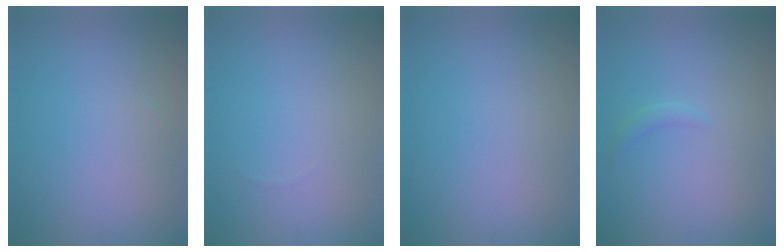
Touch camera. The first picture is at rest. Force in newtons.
{"total": 0.0}
{"total": 0.0}
{"total": 0.8, "press": 0.8, "slide": 0.1}